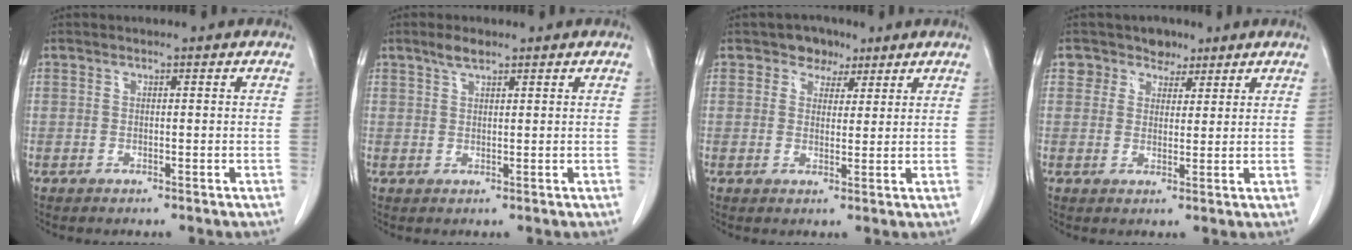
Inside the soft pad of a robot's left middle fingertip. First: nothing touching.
{"total": 2.2, "force": [1.6, 0.6, 1.3], "torque": [-0.028, 0.003, 0.032]}
{"total": 3.6, "force": [2.3, 2.6, 1.0], "torque": [-0.012, 0.005, 0.034]}
{"total": 3.6, "force": [2.5, 2.7, -0.1], "torque": [0.013, 0.002, 0.033]}